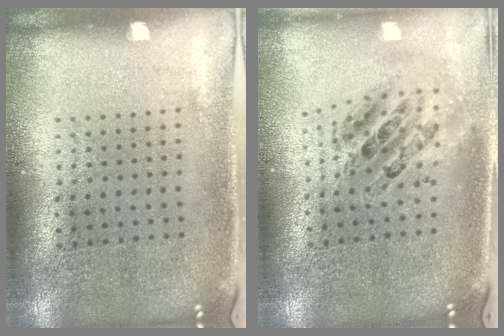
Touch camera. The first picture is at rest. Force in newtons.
{"total": 0.9, "press": 0.9, "slide": 0.1}